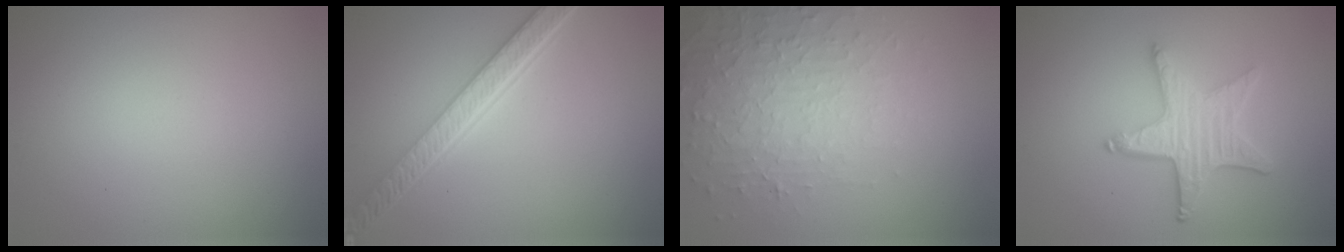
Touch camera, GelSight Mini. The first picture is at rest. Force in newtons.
{"total": 5.4, "press": 4.2, "slide": 3.4}
{"total": 5.1, "press": 3.4, "slide": 3.7}
{"total": 4.3, "press": 3.7, "slide": 2.3}